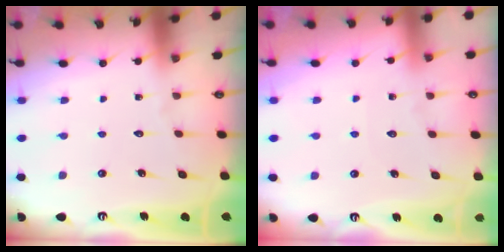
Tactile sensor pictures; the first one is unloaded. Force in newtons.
{"total": 2.6, "press": 2.6, "slide": 0.4}